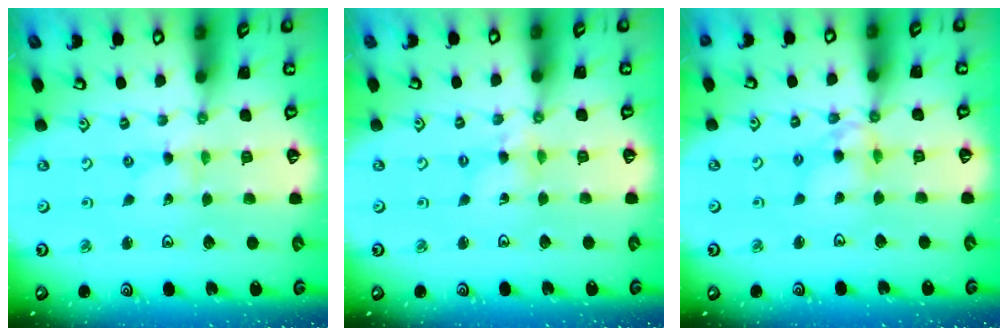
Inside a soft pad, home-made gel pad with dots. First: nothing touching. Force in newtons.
{"total": 2.3, "press": 2.3, "slide": 0.2}
{"total": 8.3, "press": 8.2, "slide": 0.9}